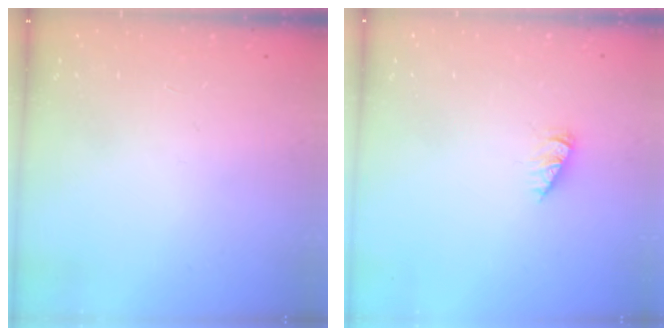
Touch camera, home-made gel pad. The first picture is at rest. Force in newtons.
{"total": 3.4, "press": 3.4, "slide": 0.4}